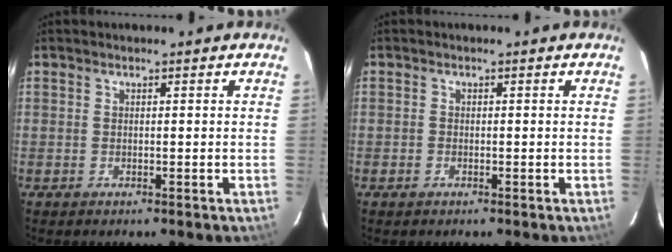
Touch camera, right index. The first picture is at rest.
{"total": 0.8, "force": [-0.5, 0.6, 0.1], "torque": [-0.003, 0.000, -0.010]}